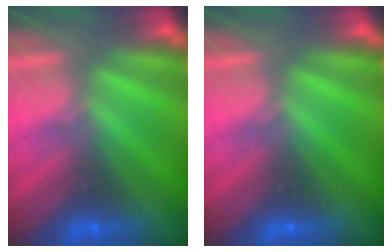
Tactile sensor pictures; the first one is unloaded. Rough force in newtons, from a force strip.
{"total": 0.0}